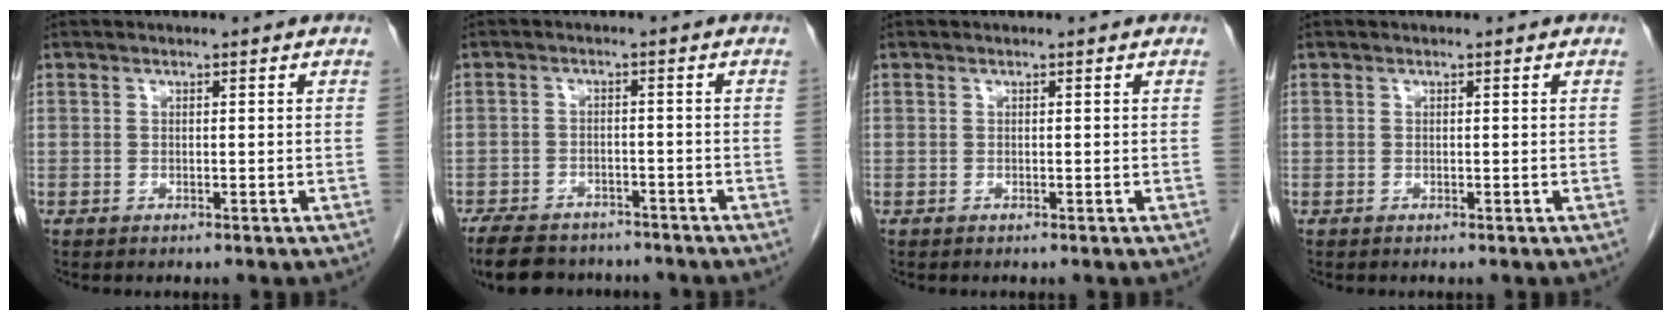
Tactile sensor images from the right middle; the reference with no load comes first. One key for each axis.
{"total": 11.9, "fx": -9.9, "fy": 4.8, "fz": 4.5, "tx": -0.093, "ty": -0.008, "tz": -0.139}
{"total": 0.0}
{"total": 0.0}